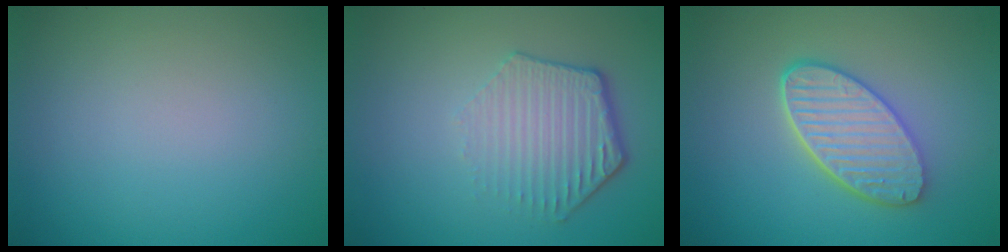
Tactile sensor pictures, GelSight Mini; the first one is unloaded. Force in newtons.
{"total": 4.1, "press": 3.1, "slide": 2.6}
{"total": 5.6, "press": 4.3, "slide": 3.5}